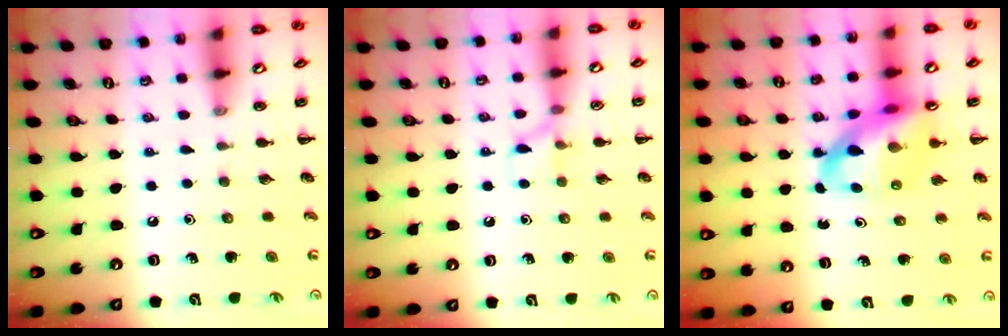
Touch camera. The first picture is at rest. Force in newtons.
{"total": 5.9, "press": 5.8, "slide": 0.8}
{"total": 12.7, "press": 12.3, "slide": 3.3}